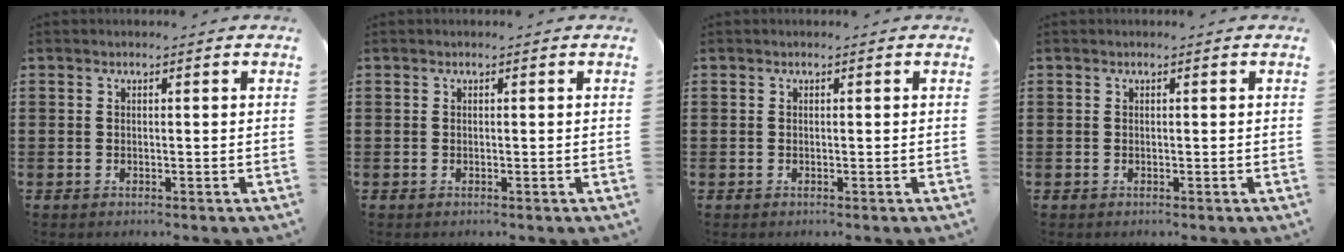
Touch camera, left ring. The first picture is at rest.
{"total": 0.0}
{"total": 0.0}
{"total": 0.0}